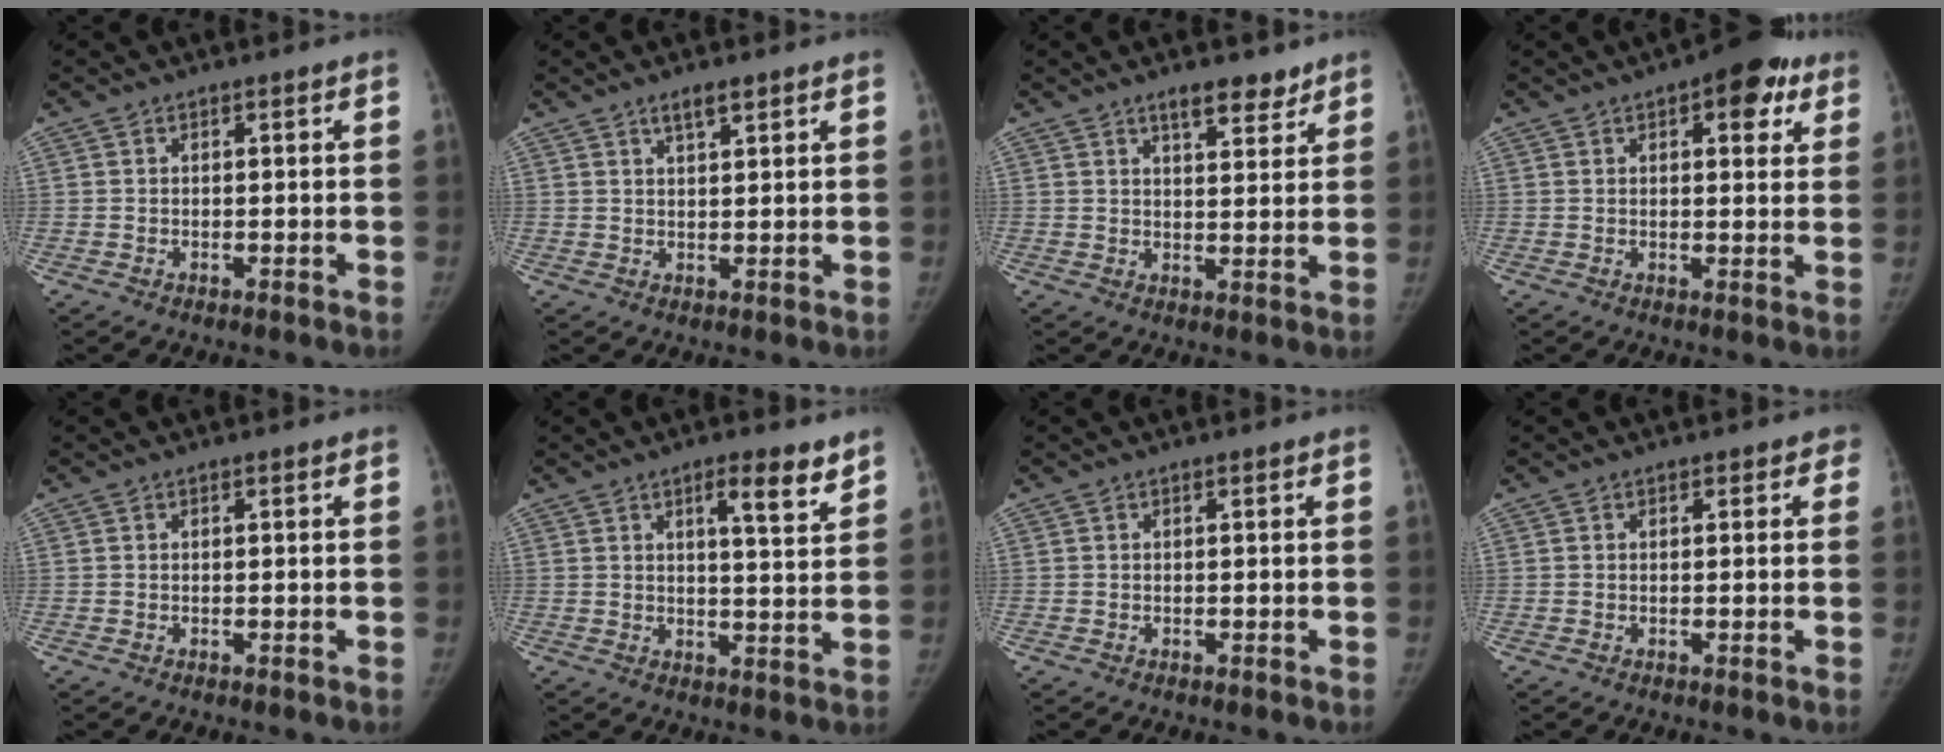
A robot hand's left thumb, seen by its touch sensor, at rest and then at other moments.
{"total": 2.9, "force": [2.1, 0.7, 1.9], "torque": [-0.028, -0.009, 0.037]}
{"total": 5.8, "force": [4.3, 2.3, 3.2], "torque": [-0.023, -0.027, 0.065]}
{"total": 8.1, "force": [4.2, 3.4, 6.1], "torque": [-0.052, -0.009, 0.050]}
{"total": 0.0}
{"total": 6.9, "force": [4.4, 1.5, 5.1], "torque": [-0.063, -0.028, 0.063]}
{"total": 0.0}
{"total": 1.1, "force": [0.6, 0.9, 0.3], "torque": [0.020, 0.001, 0.000]}